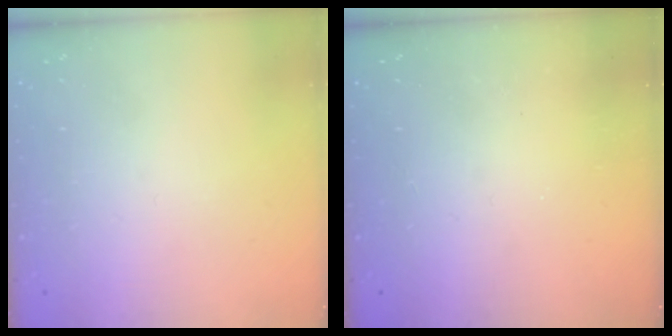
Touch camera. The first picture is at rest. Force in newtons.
{"total": 1.2, "press": 1.2, "slide": 0.3}